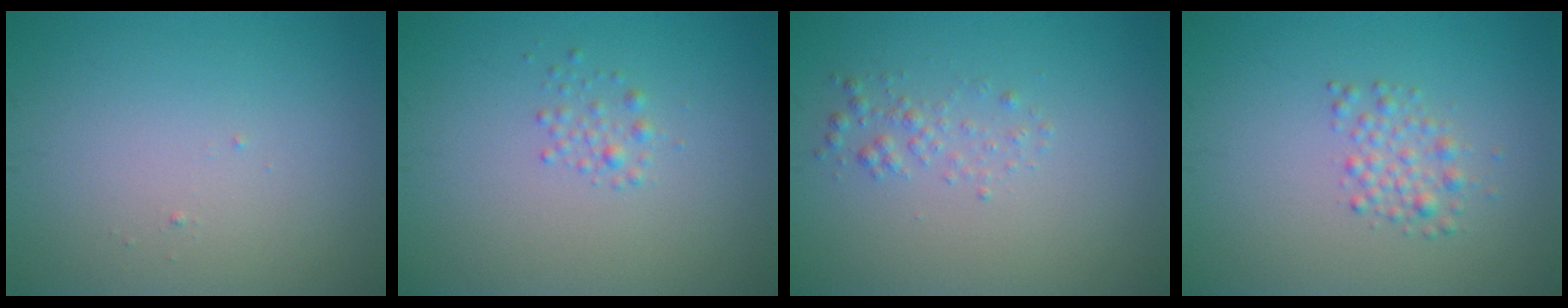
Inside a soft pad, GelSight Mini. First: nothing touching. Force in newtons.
{"total": 1.1, "press": 1.1, "slide": 0.1}
{"total": 1.3, "press": 1.3, "slide": 0.0}
{"total": 1.9, "press": 1.8, "slide": 0.1}